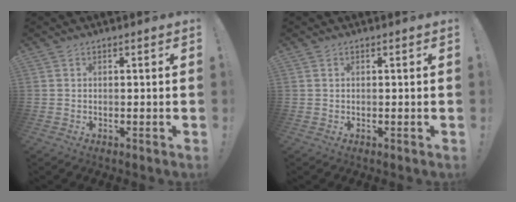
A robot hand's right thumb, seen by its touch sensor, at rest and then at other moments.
{"total": 0.0}